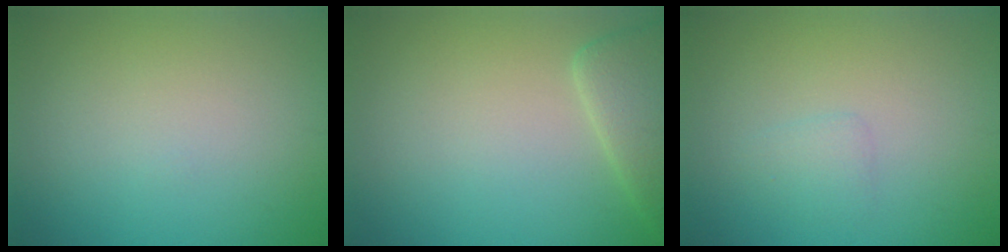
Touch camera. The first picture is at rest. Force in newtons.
{"total": 3.5, "press": 3.5, "slide": 0.4}
{"total": 1.1, "press": 1.1, "slide": 0.1}